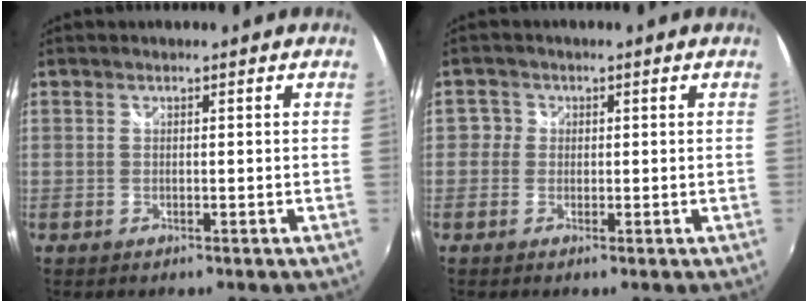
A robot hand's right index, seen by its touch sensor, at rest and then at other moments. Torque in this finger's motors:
{"motor_torque": [0.03, 0.02, 0.05, 0.00]}